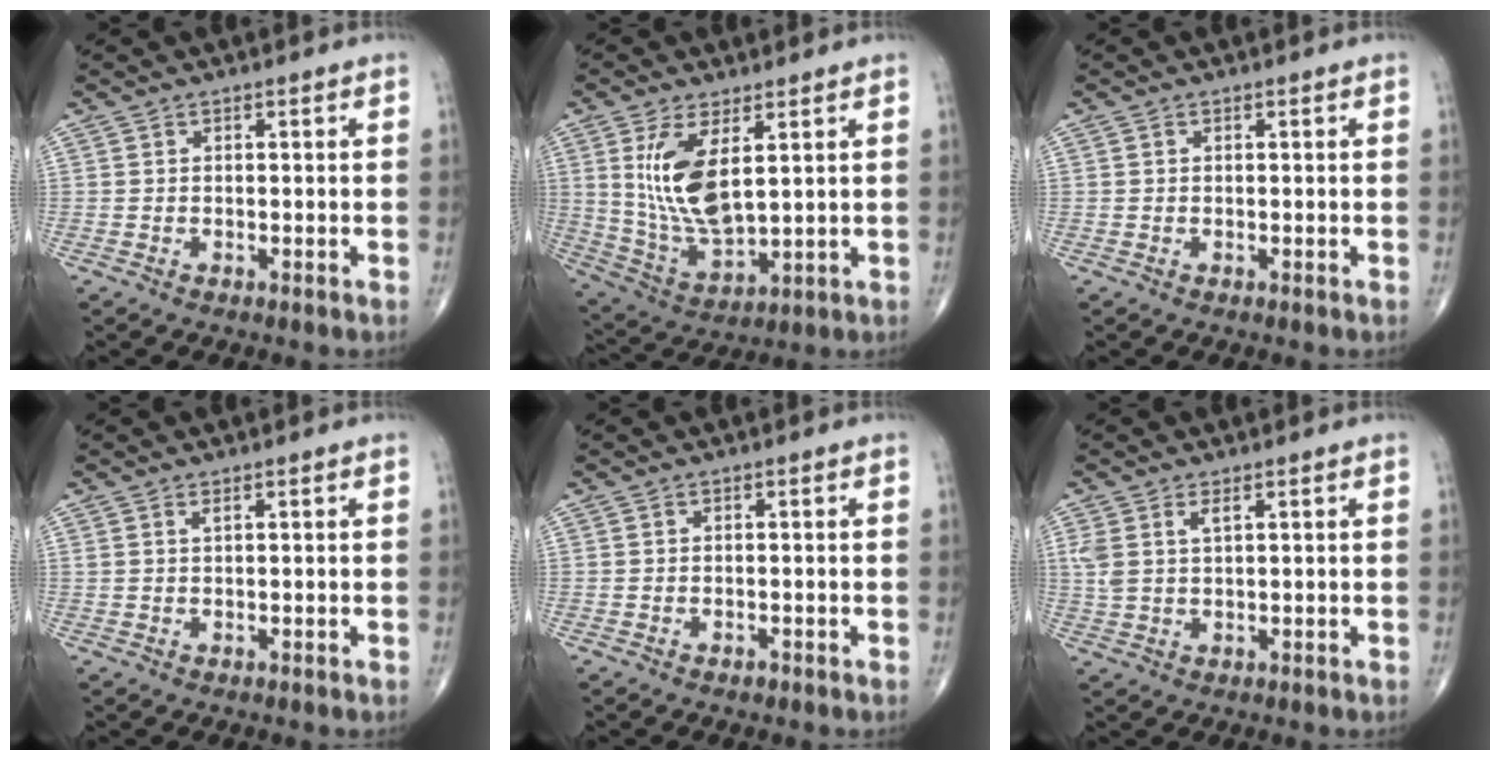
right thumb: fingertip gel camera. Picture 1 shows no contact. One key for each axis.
{"total": 12.8, "fx": 3.6, "fy": 5.5, "fz": 10.9, "tx": -0.213, "ty": -0.026, "tz": 0.088}
{"total": 0.0}
{"total": 0.7, "fx": 0.5, "fy": 0.1, "fz": 0.6, "tx": -0.013, "ty": 0.001, "tz": 0.009}
{"total": 0.7, "fx": -0.4, "fy": 0.4, "fz": 0.3, "tx": -0.003, "ty": 0.000, "tz": -0.008}
{"total": 4.0, "fx": 1.7, "fy": 1.8, "fz": 3.2, "tx": -0.076, "ty": 0.004, "tz": 0.041}